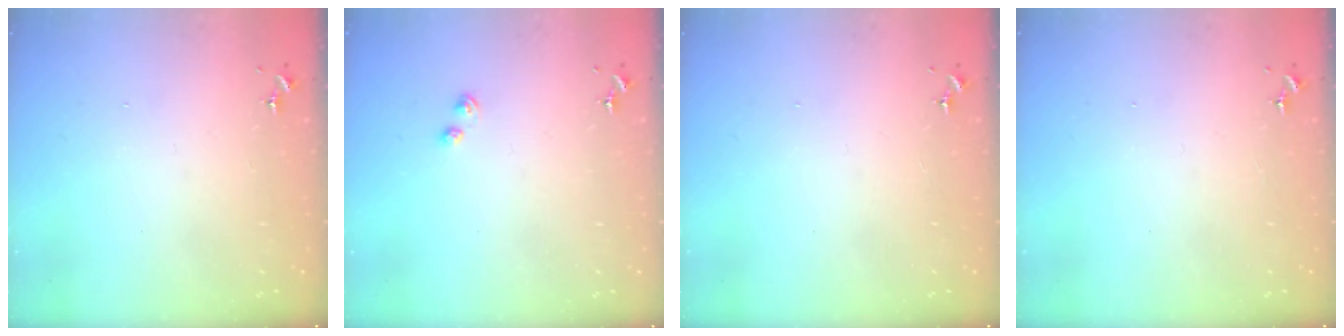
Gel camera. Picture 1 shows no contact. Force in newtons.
{"total": 2.2, "press": 2.1, "slide": 0.5}
{"total": 0.0}
{"total": 0.0}